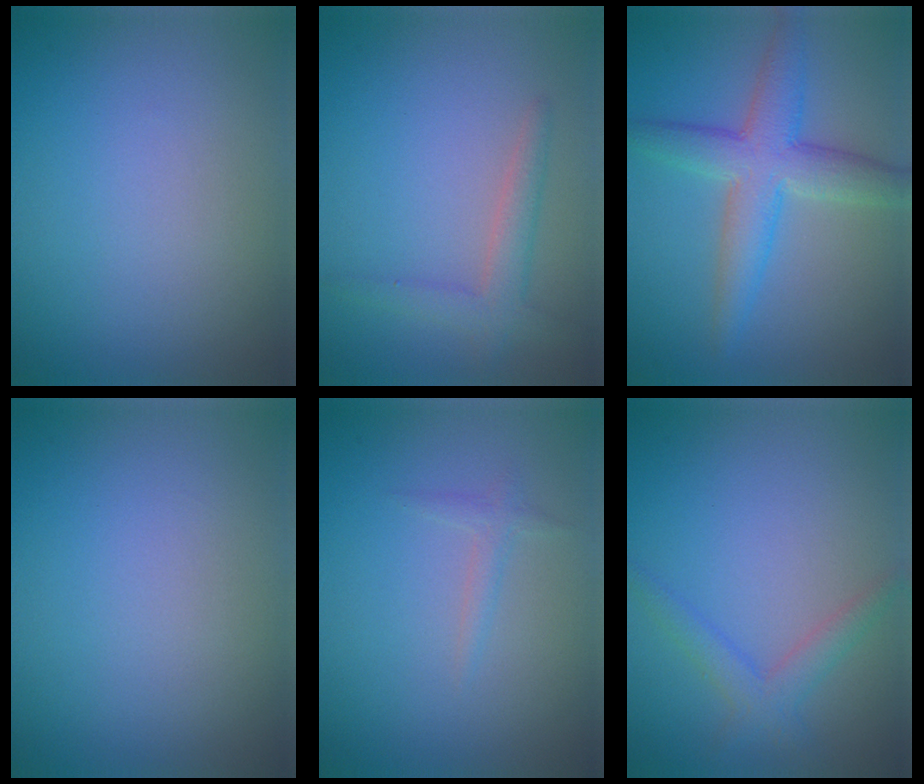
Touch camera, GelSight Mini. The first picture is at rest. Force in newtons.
{"total": 2.5, "press": 2.5, "slide": 0.1}
{"total": 5.2, "press": 5.2, "slide": 0.2}
{"total": 0.0}
{"total": 1.0, "press": 1.0, "slide": 0.0}
{"total": 2.3, "press": 2.3, "slide": 0.1}